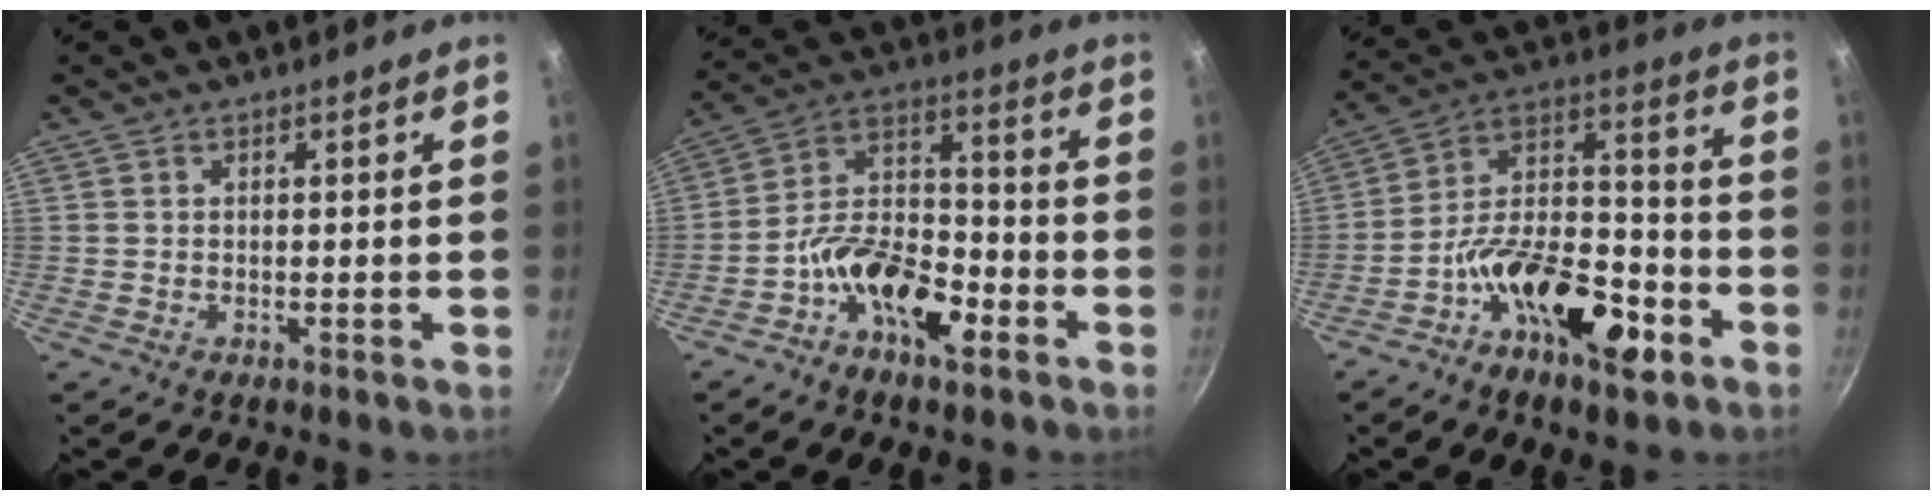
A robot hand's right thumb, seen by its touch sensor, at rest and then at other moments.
{"total": 13.4, "force": [-6.8, 6.7, 9.4], "torque": [-0.142, 0.062, -0.131]}
{"total": 18.7, "force": [-9.2, 8.6, 13.8], "torque": [-0.201, 0.073, -0.167]}